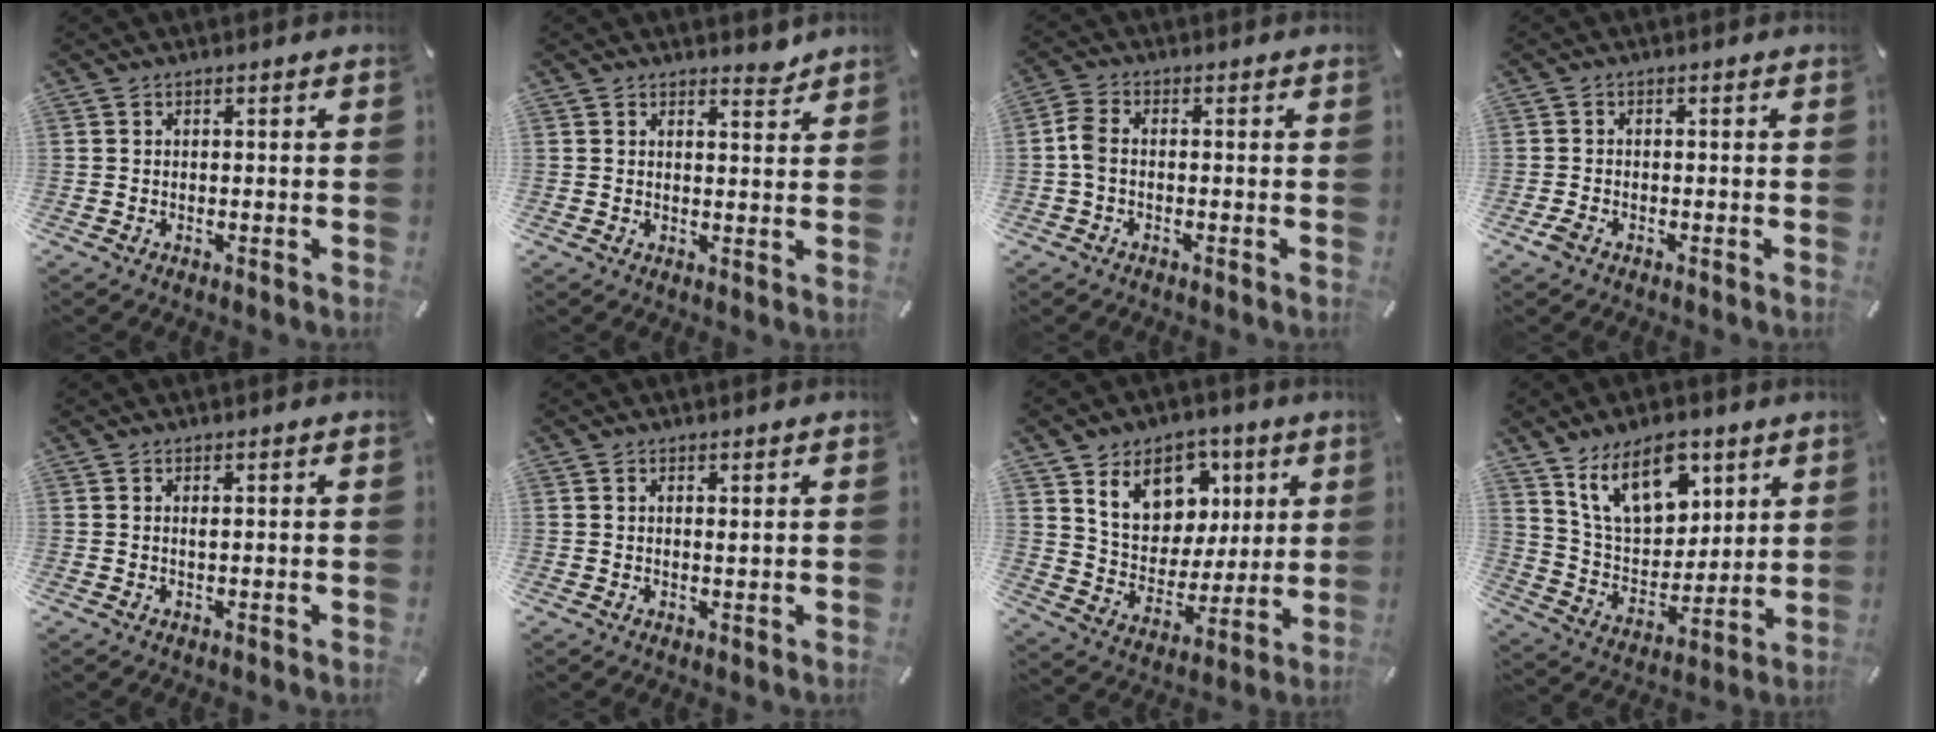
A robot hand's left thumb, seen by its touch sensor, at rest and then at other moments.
{"total": 2.8, "force": [2.5, 1.3, 0.3], "torque": [0.015, -0.019, 0.043]}
{"total": 4.0, "force": [-0.8, 2.5, 3.1], "torque": [-0.068, 0.004, -0.016]}
{"total": 1.5, "force": [-1.1, 0.8, 0.8], "torque": [-0.021, -0.001, -0.021]}
{"total": 0.6, "force": [0.3, 0.0, 0.5], "torque": [-0.012, -0.001, 0.005]}
{"total": 0.7, "force": [0.6, 0.2, 0.4], "torque": [-0.009, -0.002, 0.011]}
{"total": 14.8, "force": [6.9, 12.0, 5.3], "torque": [-0.090, -0.035, 0.133]}
{"total": 15.8, "force": [9.5, 9.3, 8.5], "torque": [-0.146, -0.038, 0.176]}